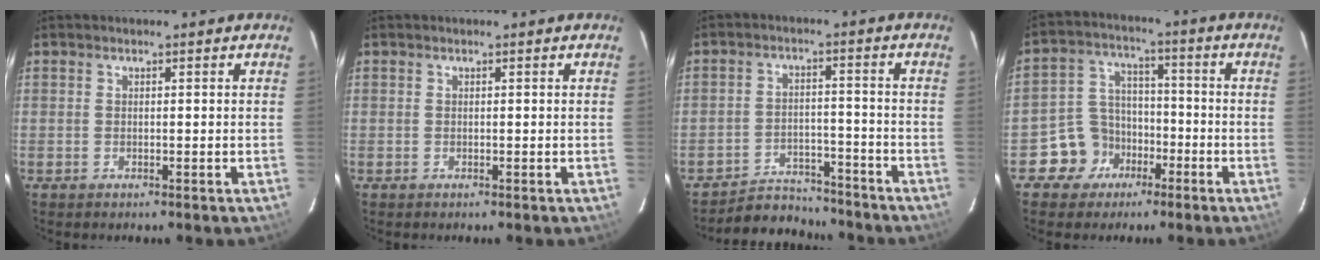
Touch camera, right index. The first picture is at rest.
{"total": 0.0}
{"total": 9.7, "force": [-9.1, 3.4, 0.9], "torque": [-0.037, 0.020, -0.132]}
{"total": 8.5, "force": [-4.6, 7.0, 1.3], "torque": [-0.040, 0.037, -0.073]}